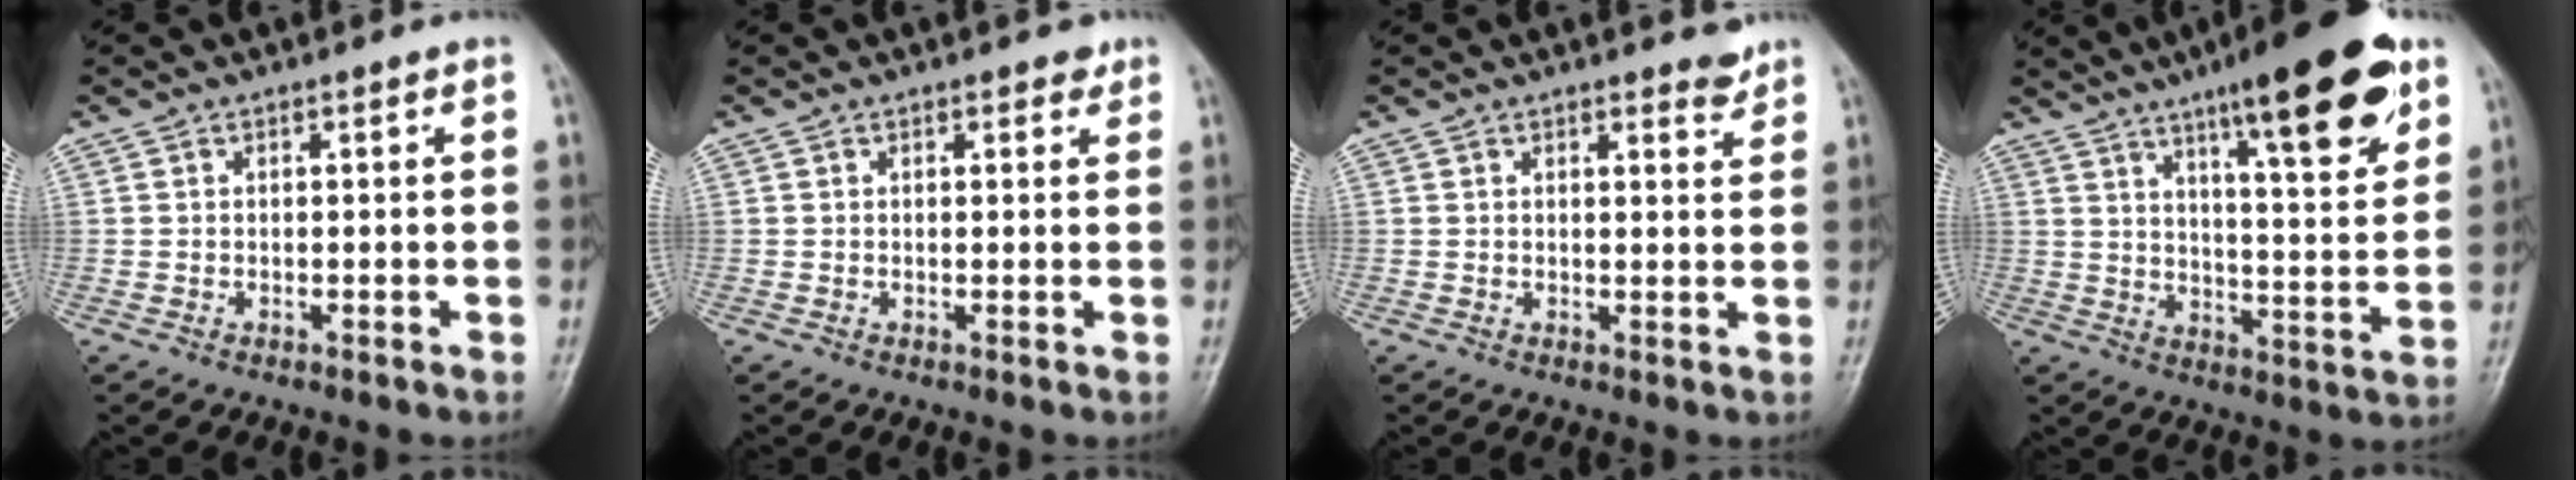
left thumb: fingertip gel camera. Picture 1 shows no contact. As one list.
[{"total": 1.6, "force": [1.2, 0.8, 0.7], "torque": [0.001, -0.005, 0.010]}, {"total": 2.6, "force": [2.3, 0.8, 1.1], "torque": [-0.002, -0.017, 0.028]}, {"total": 19.7, "force": [11.6, 4.4, 15.2], "torque": [-0.195, -0.047, 0.174]}]